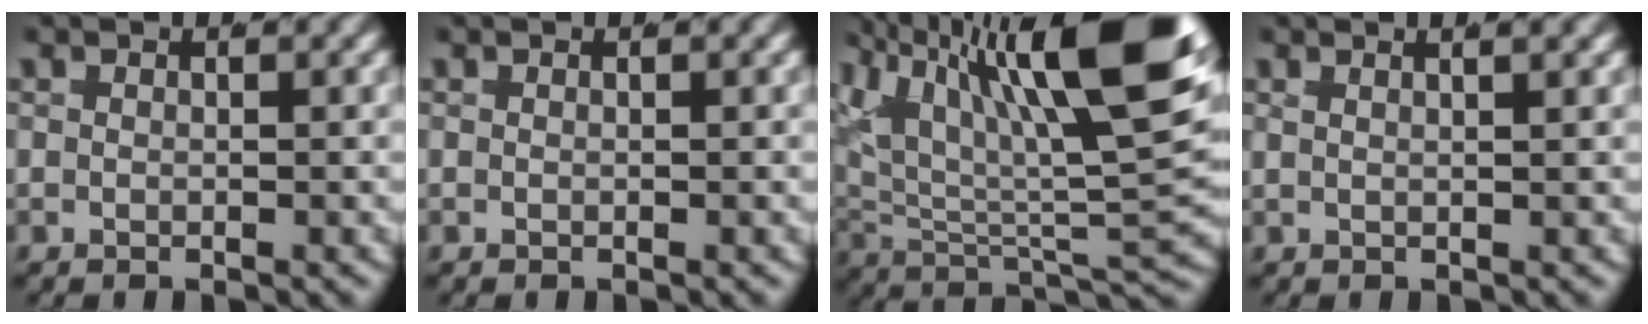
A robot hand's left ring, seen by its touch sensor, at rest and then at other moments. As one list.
[{"total": 0.0}, {"total": 14.7, "force": [4.8, 6.7, 12.1], "torque": [-0.195, 0.010, 0.065]}, {"total": 2.0, "force": [1.5, 0.5, 1.2], "torque": [-0.011, 0.012, 0.020]}]